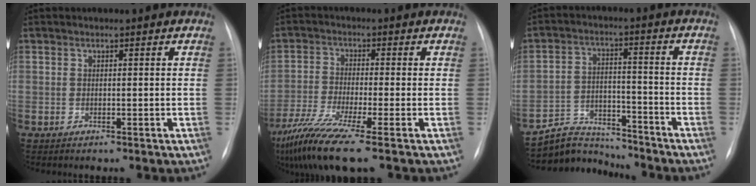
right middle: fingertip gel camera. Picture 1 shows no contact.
{"total": 10.0, "force": [-6.8, -0.5, 7.4], "torque": [-0.148, -0.031, -0.125]}
{"total": 8.5, "force": [-8.2, 1.9, -0.2], "torque": [0.000, 0.021, -0.146]}